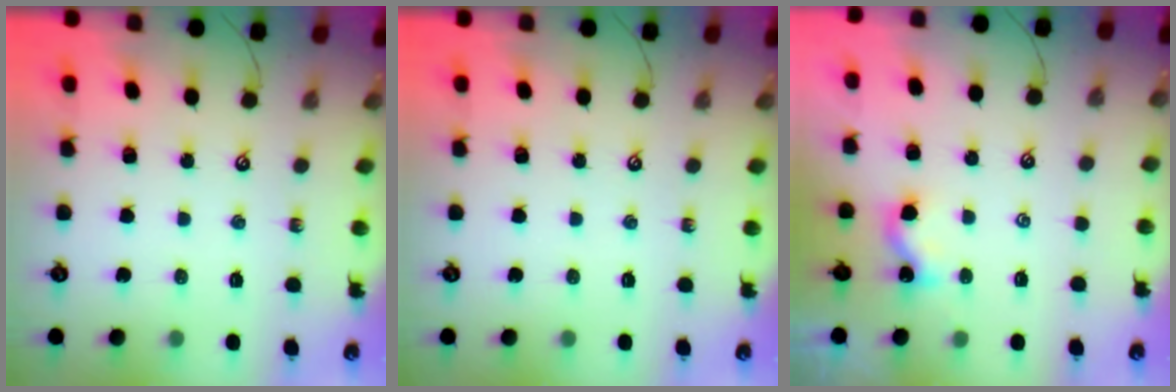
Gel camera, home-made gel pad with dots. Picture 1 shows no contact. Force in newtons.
{"total": 0.0}
{"total": 1.1, "press": 1.0, "slide": 0.4}